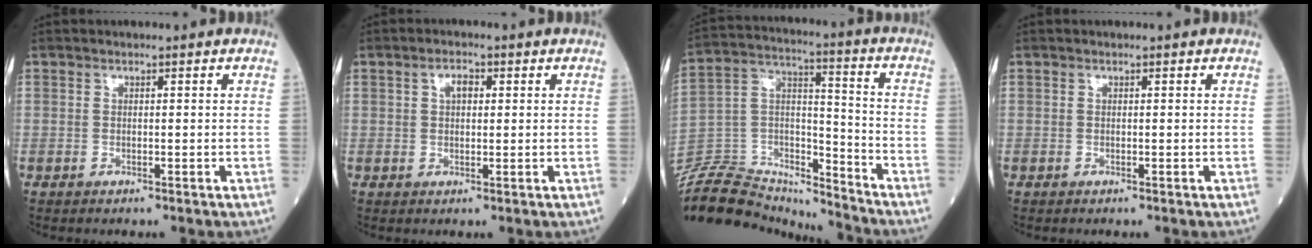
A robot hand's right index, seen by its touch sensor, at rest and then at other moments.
{"total": 2.5, "force": [0.8, 1.3, 1.9], "torque": [-0.034, 0.006, 0.012]}
{"total": 20.2, "force": [-19.3, 4.2, 4.2], "torque": [-0.088, 0.039, -0.324]}
{"total": 0.0}